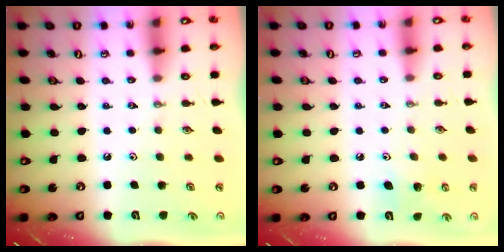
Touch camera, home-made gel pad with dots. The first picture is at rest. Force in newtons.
{"total": 6.6, "press": 6.5, "slide": 1.2}